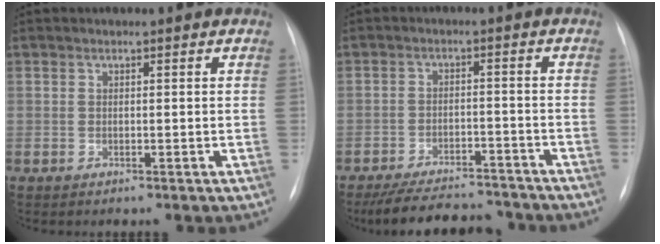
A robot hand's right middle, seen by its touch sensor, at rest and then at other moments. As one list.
[{"total": 12.9, "force": [-11.6, 3.3, 4.4], "torque": [-0.071, 0.003, -0.164]}]